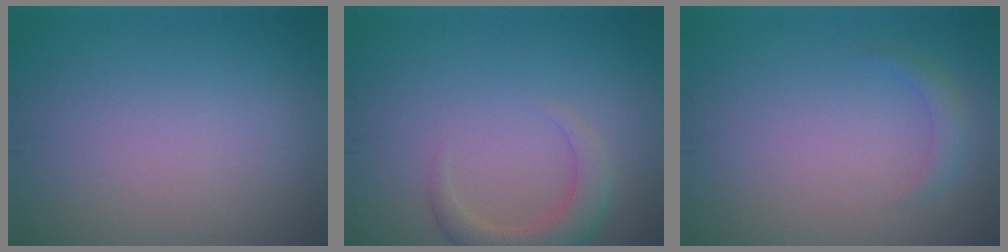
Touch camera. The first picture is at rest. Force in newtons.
{"total": 3.1, "press": 3.1, "slide": 0.5}
{"total": 1.3, "press": 1.3, "slide": 0.1}